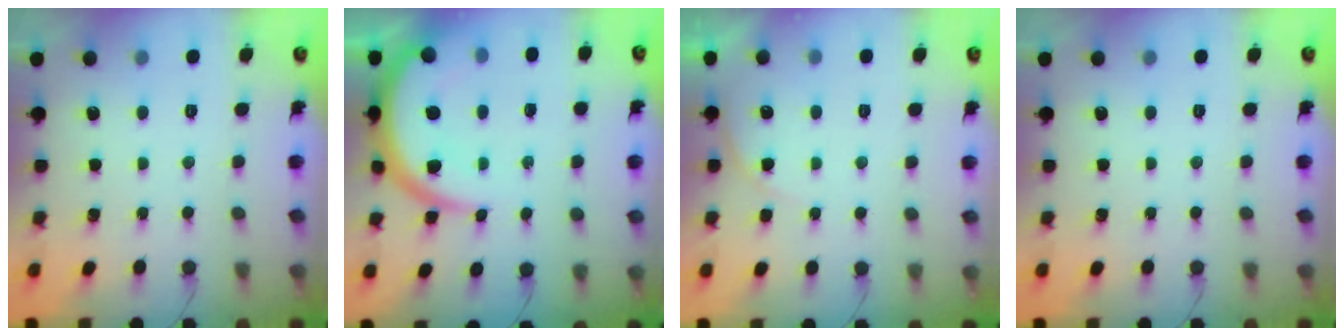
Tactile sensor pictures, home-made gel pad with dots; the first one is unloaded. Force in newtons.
{"total": 12.6, "press": 12.6, "slide": 1.3}
{"total": 4.5, "press": 4.5, "slide": 0.6}
{"total": 0.0}